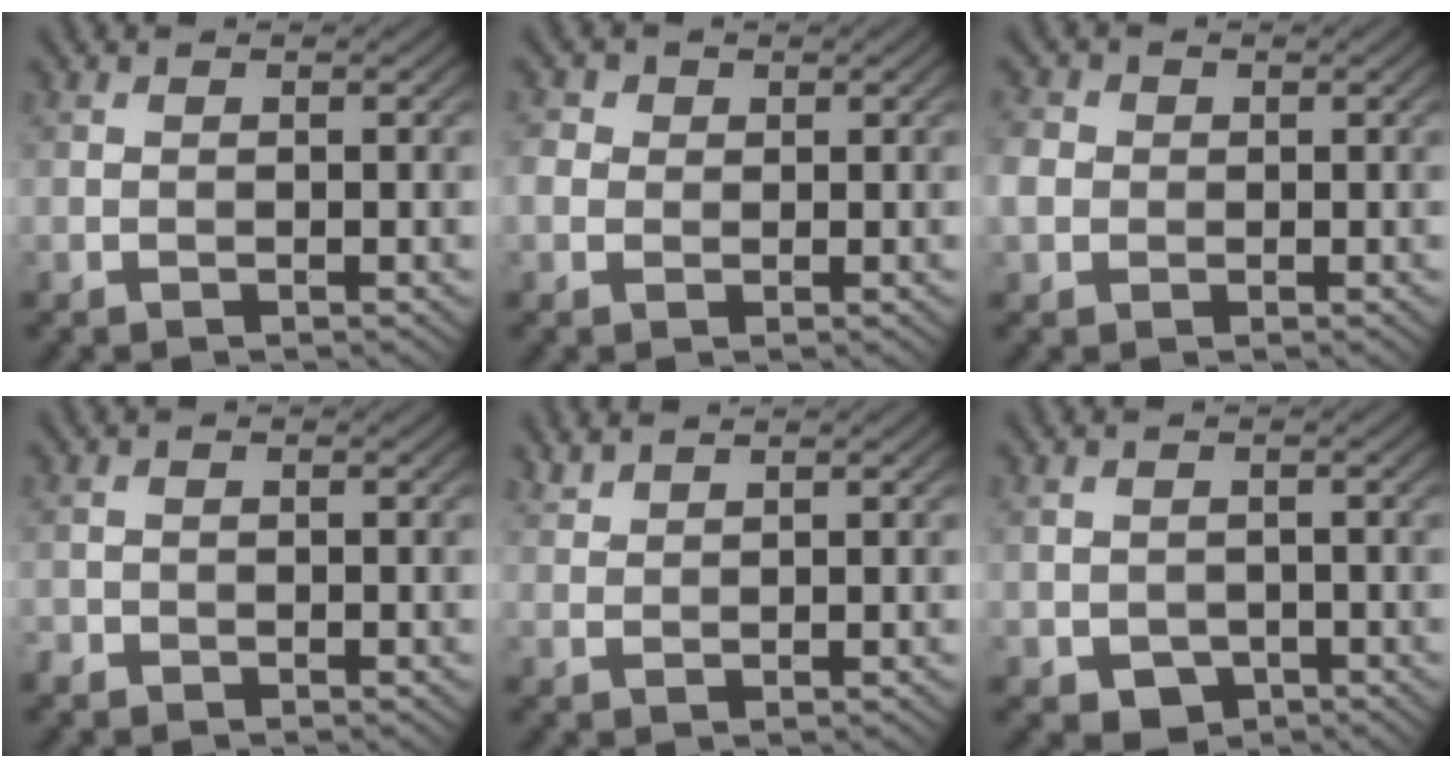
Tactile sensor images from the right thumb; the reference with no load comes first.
{"total": 2.4, "force": [0.2, 2.2, 0.9], "torque": [-0.033, 0.005, 0.000]}
{"total": 3.2, "force": [-0.2, 2.9, 1.3], "torque": [-0.042, 0.005, -0.010]}
{"total": 1.1, "force": [-0.9, 0.6, 0.2], "torque": [-0.004, -0.002, -0.023]}
{"total": 1.5, "force": [1.4, 0.1, 0.4], "torque": [-0.013, 0.007, 0.034]}
{"total": 2.7, "force": [-1.2, 2.2, 1.1], "torque": [-0.027, -0.013, -0.021]}